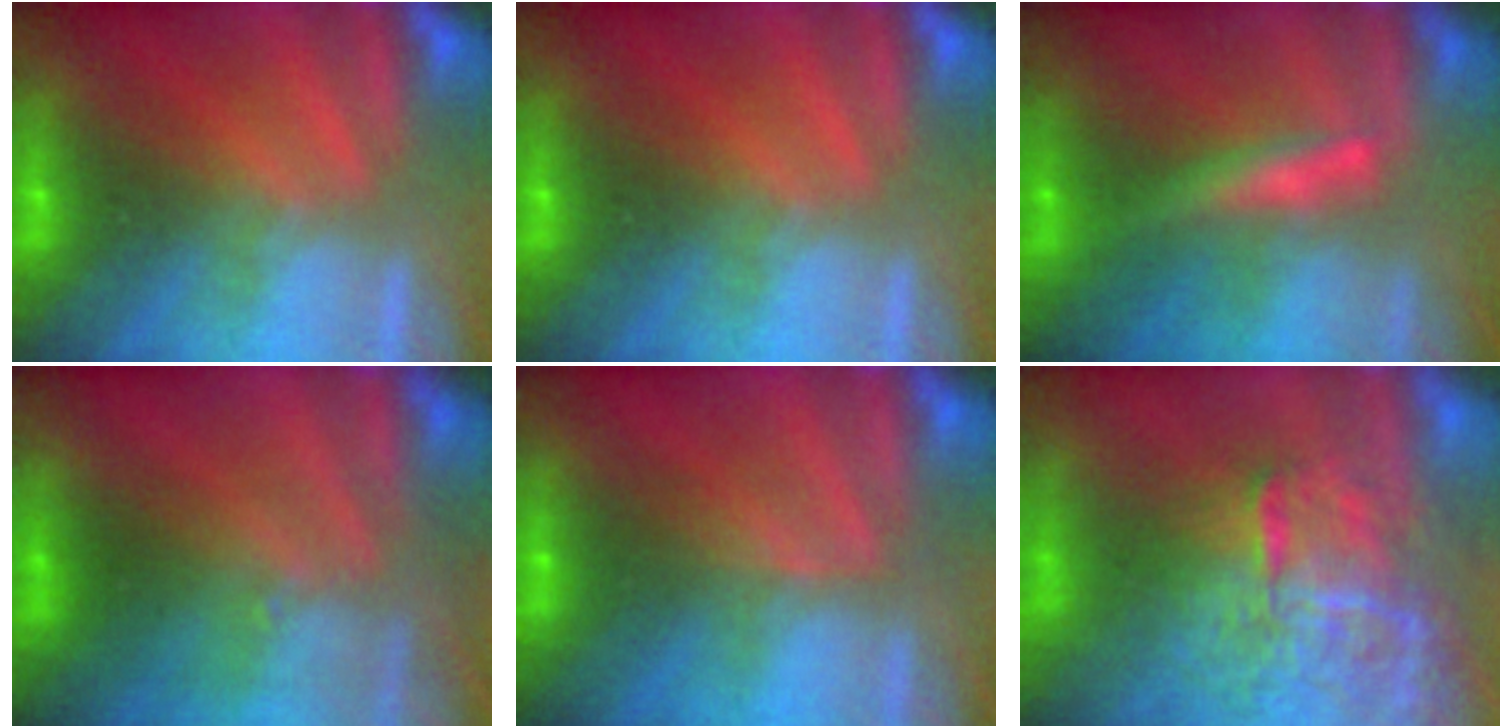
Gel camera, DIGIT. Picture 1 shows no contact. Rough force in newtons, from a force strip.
{"total": 0.0}
{"total": 2.4}
{"total": 2.9}
{"total": 2.4}
{"total": 11.3}